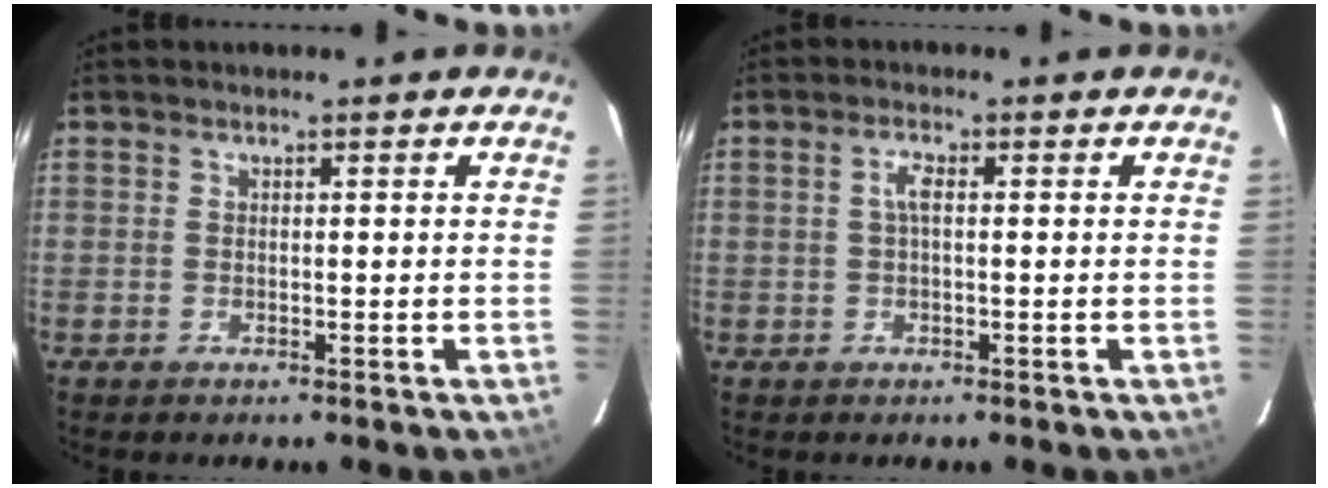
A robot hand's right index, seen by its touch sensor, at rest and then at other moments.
{"total": 2.1, "force": [0.1, 0.7, 2.0], "torque": [-0.042, 0.007, 0.001]}